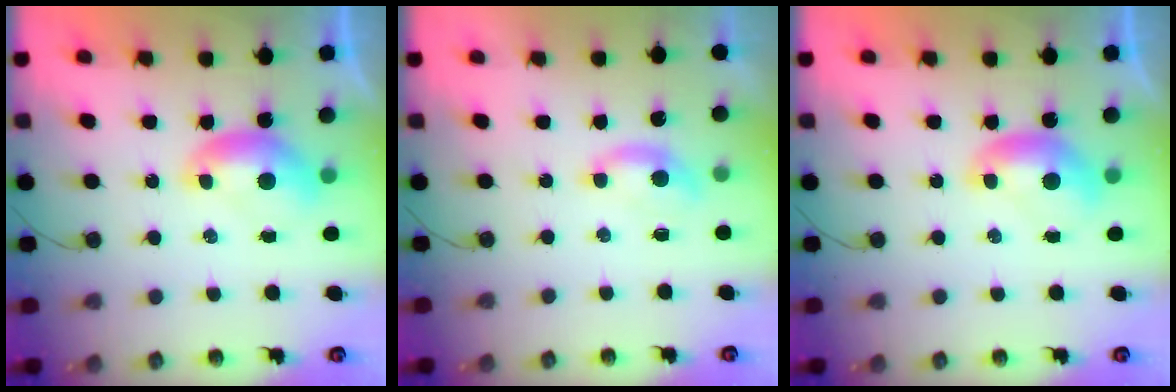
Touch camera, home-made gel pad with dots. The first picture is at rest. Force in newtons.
{"total": 1.0, "press": 0.9, "slide": 0.5}
{"total": 0.0}